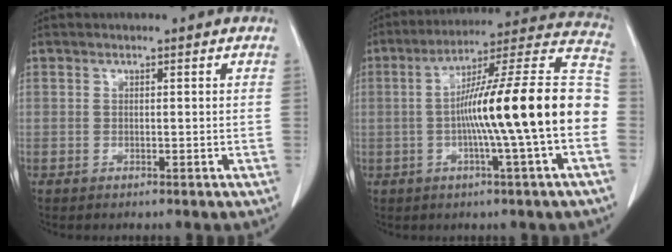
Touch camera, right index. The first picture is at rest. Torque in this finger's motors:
{"motor_torque": [1.53, -0.61, 0.58, 0.21]}